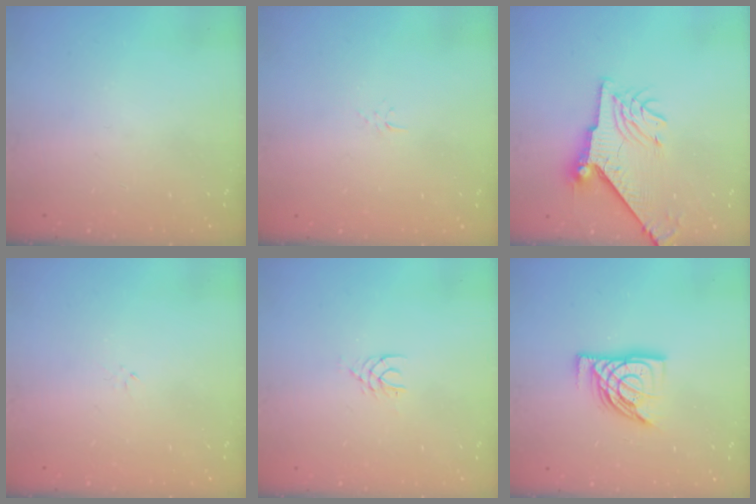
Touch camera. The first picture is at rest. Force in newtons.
{"total": 4.0, "press": 4.0, "slide": 0.7}
{"total": 11.5, "press": 11.4, "slide": 1.2}
{"total": 0.0}
{"total": 3.1, "press": 3.0, "slide": 0.4}
{"total": 11.3, "press": 11.3, "slide": 1.3}